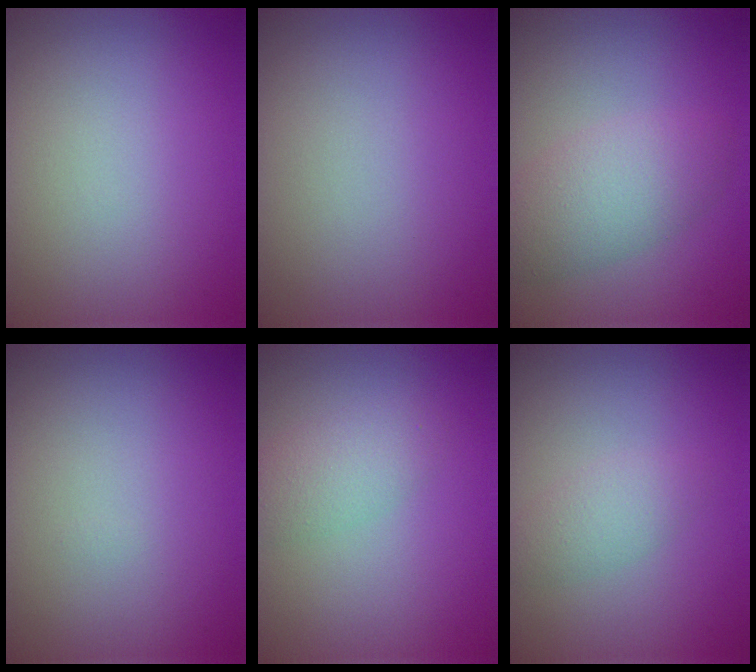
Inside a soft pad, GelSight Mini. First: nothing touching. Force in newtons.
{"total": 0.0}
{"total": 4.1, "press": 4.1, "slide": 0.0}
{"total": 0.0}
{"total": 2.3, "press": 2.3, "slide": 0.1}
{"total": 1.7, "press": 1.7, "slide": 0.1}